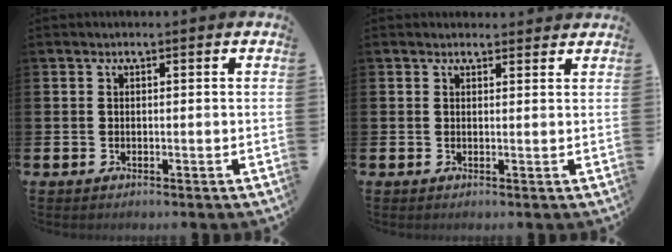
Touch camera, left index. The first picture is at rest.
{"total": 1.4, "force": [1.3, 0.5, 0.0], "torque": [0.014, -0.004, 0.021]}